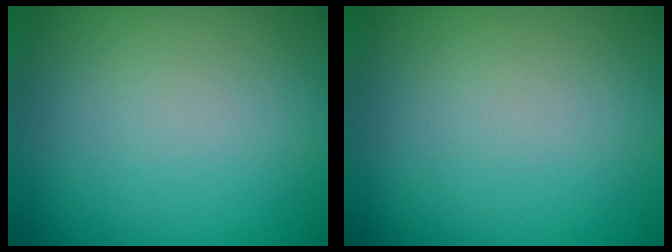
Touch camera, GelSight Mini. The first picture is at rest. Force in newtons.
{"total": 0.0}